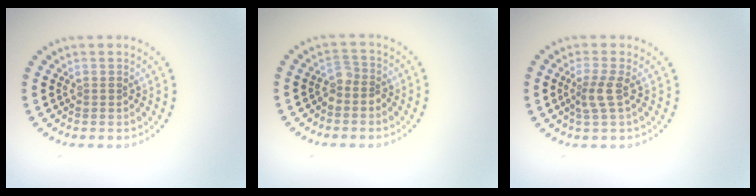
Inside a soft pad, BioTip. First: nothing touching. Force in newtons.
{"total": 1.7, "press": 1.3, "slide": 1.1}
{"total": 2.0, "press": 1.6, "slide": 1.2}